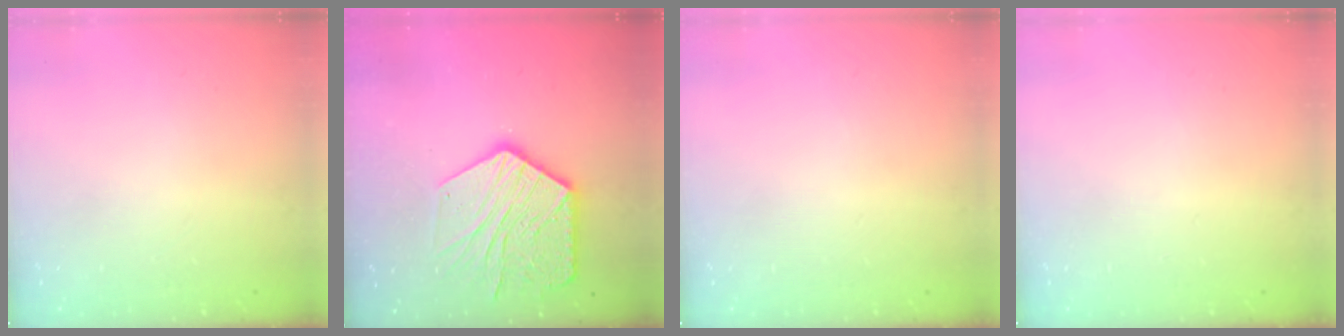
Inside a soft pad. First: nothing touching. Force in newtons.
{"total": 18.6, "press": 18.6, "slide": 1.4}
{"total": 0.0}
{"total": 0.0}